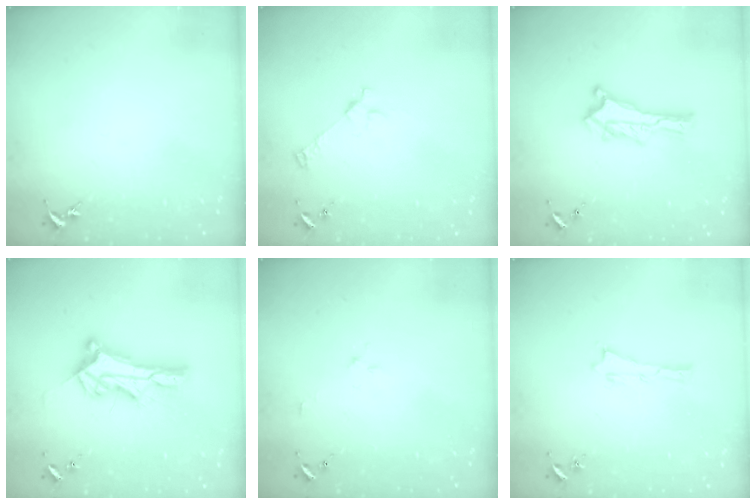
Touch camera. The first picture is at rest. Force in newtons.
{"total": 2.9, "press": 2.9, "slide": 0.2}
{"total": 1.4, "press": 1.4, "slide": 0.2}
{"total": 9.2, "press": 9.2, "slide": 0.7}
{"total": 2.2, "press": 2.2, "slide": 0.2}
{"total": 0.0}